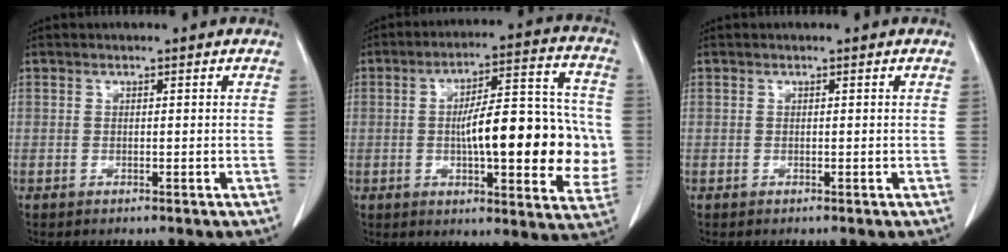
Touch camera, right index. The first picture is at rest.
{"total": 19.0, "force": [-1.4, 5.1, 18.3], "torque": [-0.244, 0.023, -0.016]}
{"total": 0.0}